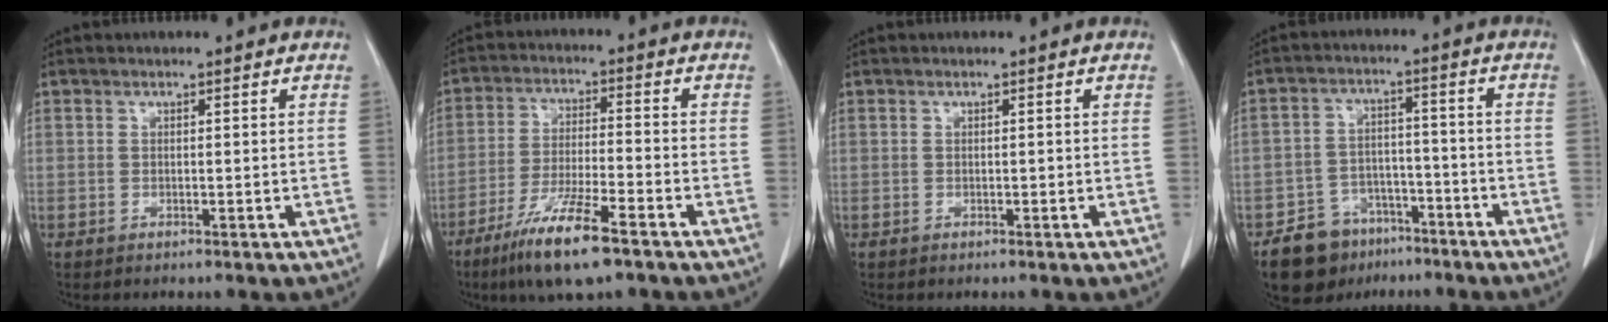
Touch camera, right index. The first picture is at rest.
{"total": 11.0, "force": [-7.1, 1.0, 8.4], "torque": [-0.165, -0.027, -0.127]}
{"total": 0.0}
{"total": 8.5, "force": [-6.0, 5.8, 1.9], "torque": [-0.030, 0.017, -0.094]}